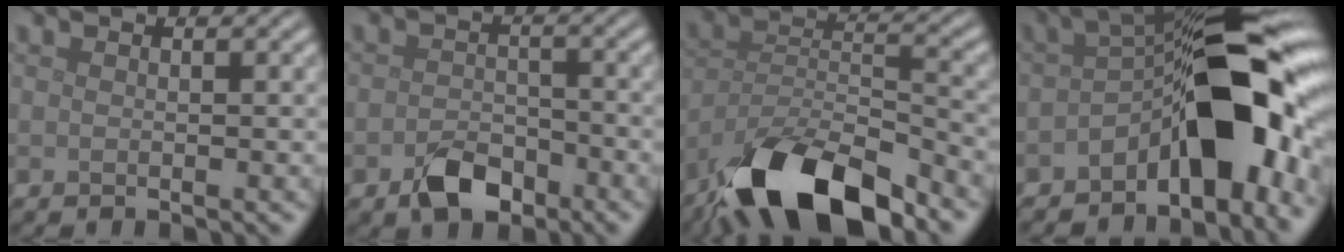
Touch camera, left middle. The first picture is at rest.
{"total": 3.9, "force": [-2.4, 2.3, 2.0], "torque": [-0.033, -0.001, -0.047]}
{"total": 12.4, "force": [-9.2, 4.1, 7.3], "torque": [-0.137, 0.000, -0.173]}
{"total": 11.9, "force": [-3.2, 5.7, 10.0], "torque": [-0.132, 0.014, -0.058]}